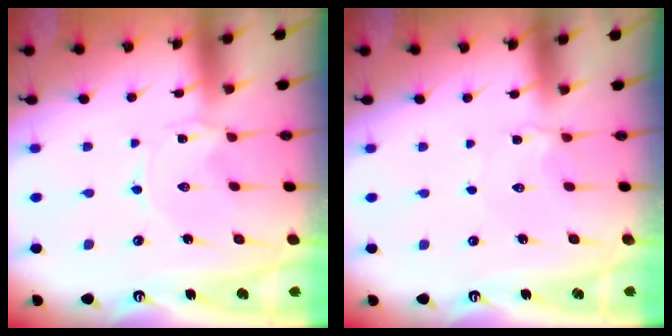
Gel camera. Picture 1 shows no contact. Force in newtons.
{"total": 2.5, "press": 2.5, "slide": 0.2}